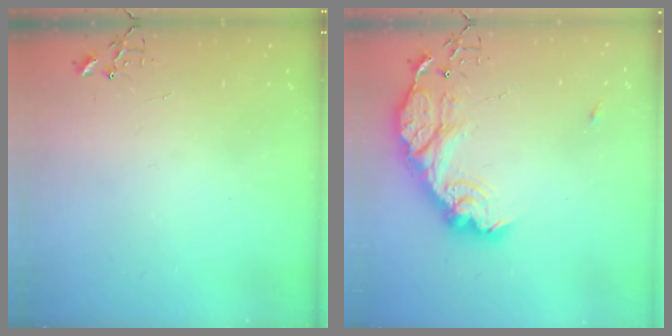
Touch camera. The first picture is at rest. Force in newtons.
{"total": 17.8, "press": 17.8, "slide": 1.3}